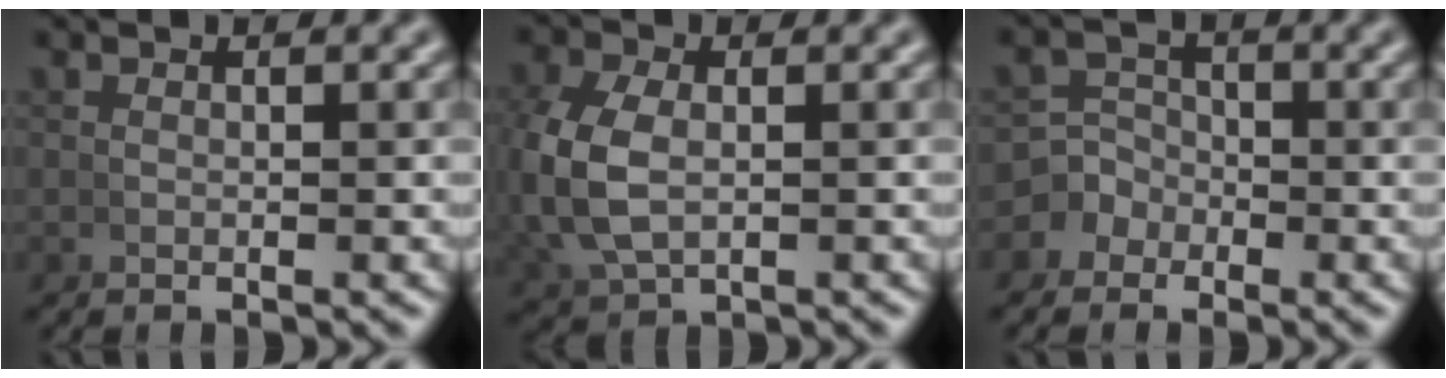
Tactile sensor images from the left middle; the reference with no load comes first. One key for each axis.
{"total": 4.9, "fx": 0.0, "fy": 3.4, "fz": 3.4, "tx": -0.117, "ty": -0.014, "tz": 0.018}
{"total": 5.2, "fx": -1.7, "fy": 4.7, "fz": 1.3, "tx": -0.024, "ty": -0.011, "tz": -0.034}